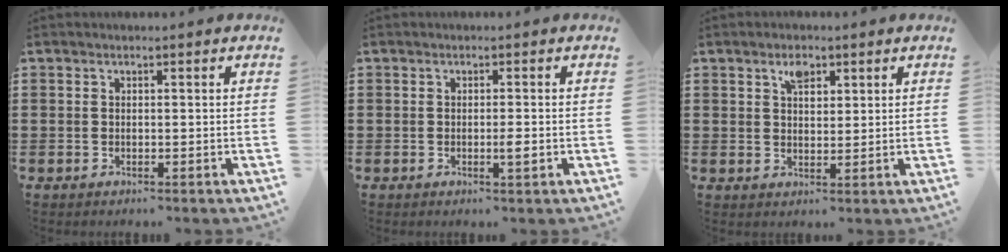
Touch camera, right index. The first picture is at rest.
{"total": 1.7, "force": [-0.5, 0.2, 1.6], "torque": [-0.028, -0.002, -0.009]}
{"total": 3.1, "force": [1.9, 1.5, 1.9], "torque": [-0.035, 0.001, 0.032]}